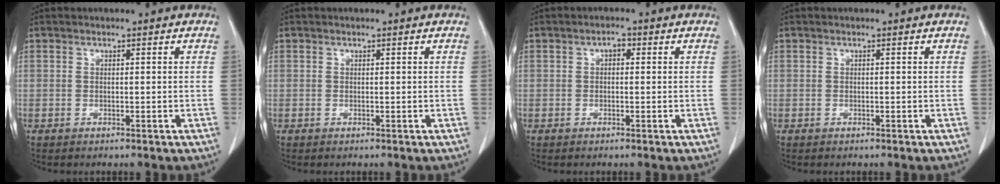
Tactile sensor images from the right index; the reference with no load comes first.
{"total": 0.0}
{"total": 2.0, "force": [0.5, 1.2, 1.6], "torque": [-0.027, 0.011, 0.005]}
{"total": 0.0}